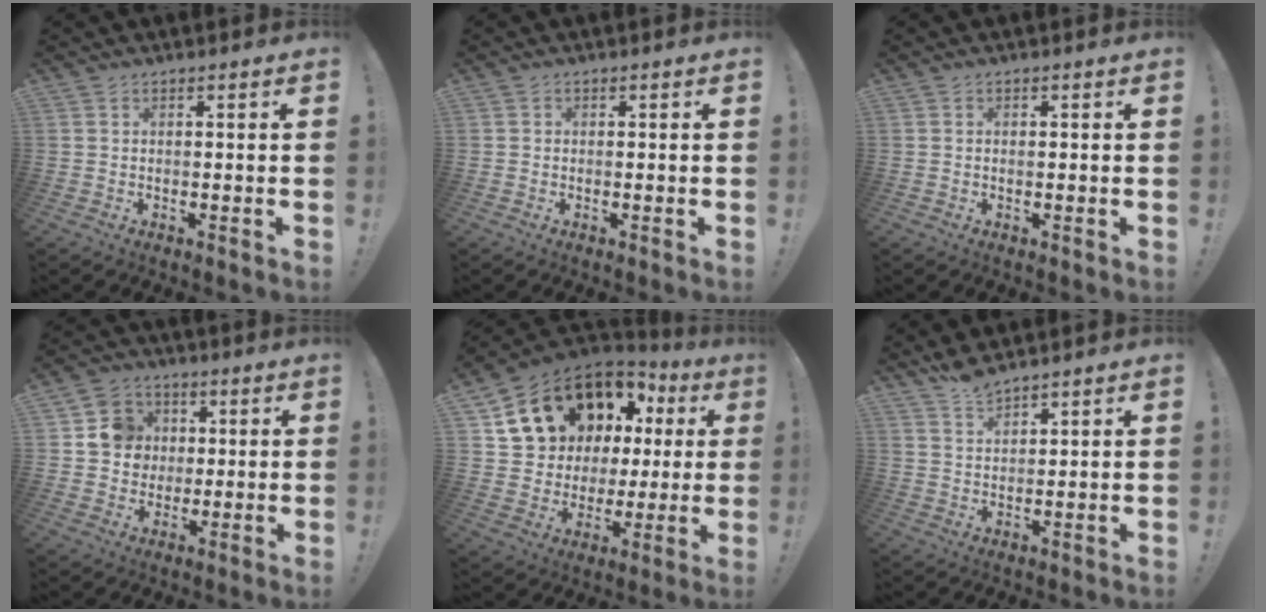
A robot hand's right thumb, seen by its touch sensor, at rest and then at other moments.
{"total": 0.6, "force": [-0.3, 0.6, 0.1], "torque": [-0.008, 0.003, -0.002]}
{"total": 0.0}
{"total": 10.1, "force": [1.5, 9.7, 2.4], "torque": [-0.026, 0.001, 0.035]}
{"total": 17.0, "force": [10.0, 11.5, 7.6], "torque": [-0.128, -0.064, 0.210]}
{"total": 4.8, "force": [4.5, 0.6, 1.5], "torque": [-0.032, -0.026, 0.083]}